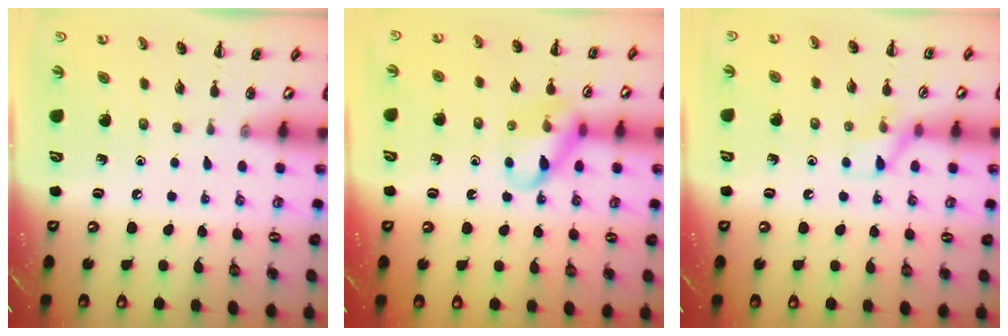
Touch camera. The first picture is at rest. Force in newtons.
{"total": 13.0, "press": 12.9, "slide": 2.0}
{"total": 7.0, "press": 6.9, "slide": 0.7}